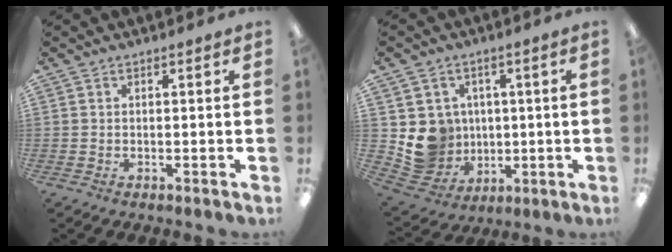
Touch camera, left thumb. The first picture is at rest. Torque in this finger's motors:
{"motor_torque": [-0.04, 0.15, 0.49, -0.48, 0.04]}